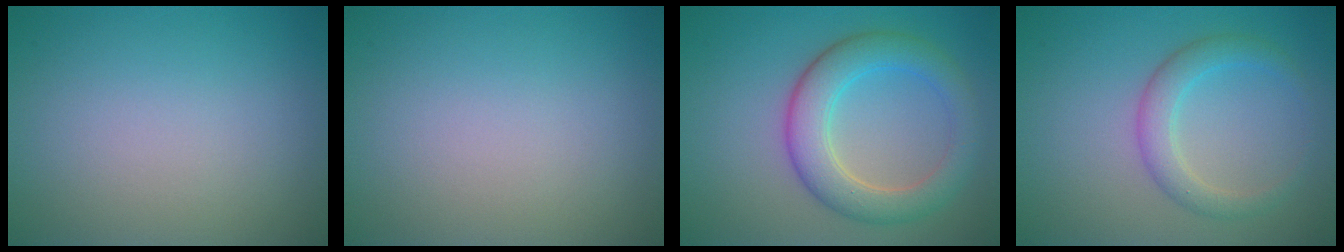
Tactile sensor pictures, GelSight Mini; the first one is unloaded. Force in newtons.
{"total": 0.0}
{"total": 5.4, "press": 5.4, "slide": 0.1}
{"total": 2.8, "press": 2.8, "slide": 0.1}